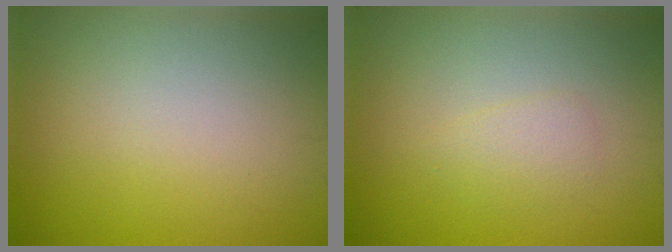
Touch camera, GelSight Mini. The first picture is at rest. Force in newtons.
{"total": 1.4, "press": 1.4, "slide": 0.1}